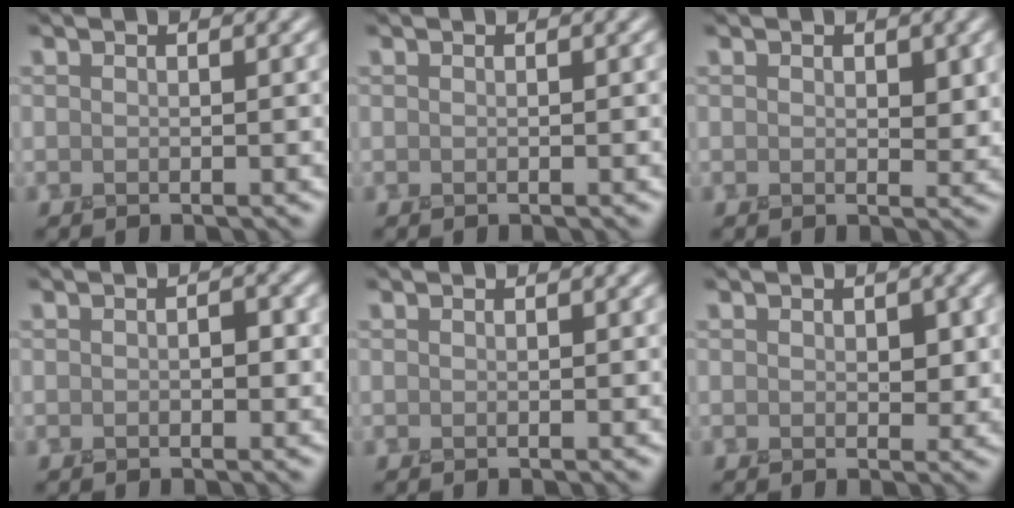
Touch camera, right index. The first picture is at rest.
{"total": 0.0}
{"total": 1.6, "force": [0.6, 1.1, 1.1], "torque": [-0.016, -0.001, 0.011]}
{"total": 1.4, "force": [0.0, 0.7, 1.2], "torque": [-0.021, 0.002, -0.001]}
{"total": 0.0}
{"total": 2.1, "force": [0.5, 1.4, 1.5], "torque": [-0.023, 0.001, 0.006]}